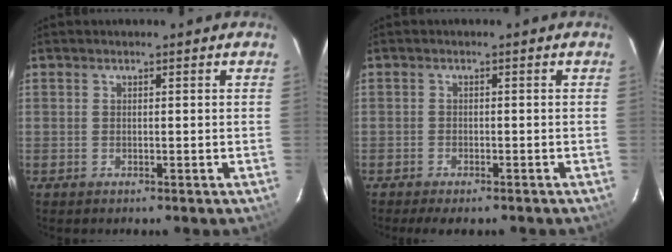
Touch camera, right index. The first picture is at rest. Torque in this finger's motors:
{"motor_torque": [0.47, -0.44, 0.21, 0.02]}